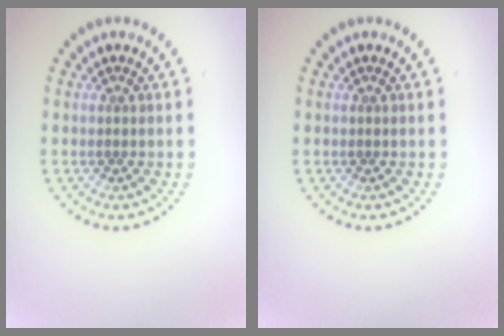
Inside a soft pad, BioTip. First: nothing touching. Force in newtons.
{"total": 0.0}